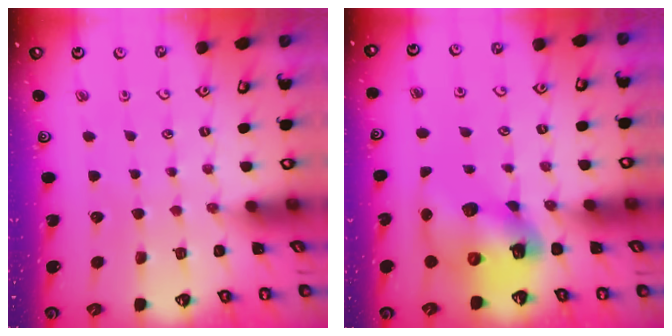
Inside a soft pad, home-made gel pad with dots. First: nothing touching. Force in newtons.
{"total": 12.8, "press": 12.7, "slide": 1.8}